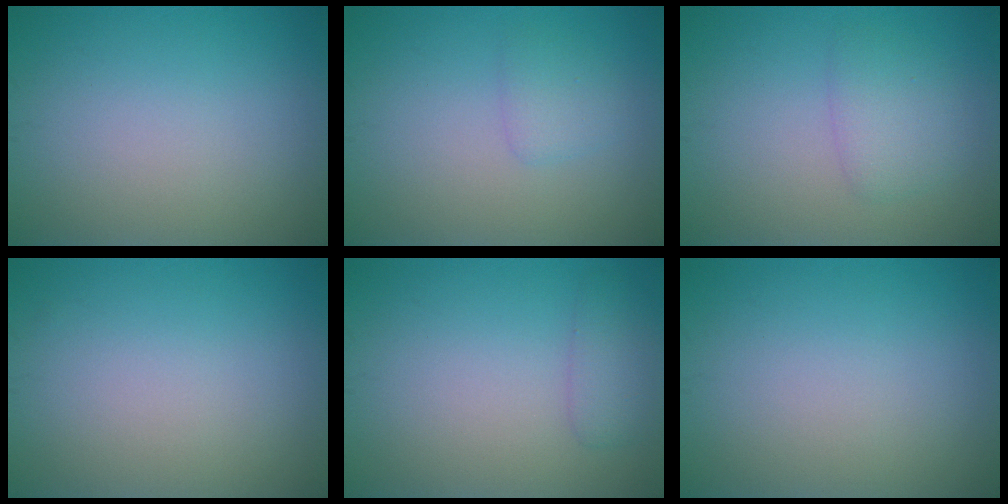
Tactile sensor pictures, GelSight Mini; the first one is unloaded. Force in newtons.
{"total": 1.5, "press": 1.4, "slide": 0.1}
{"total": 2.3, "press": 2.3, "slide": 0.1}
{"total": 0.0}
{"total": 1.5, "press": 1.5, "slide": 0.2}
{"total": 0.0}